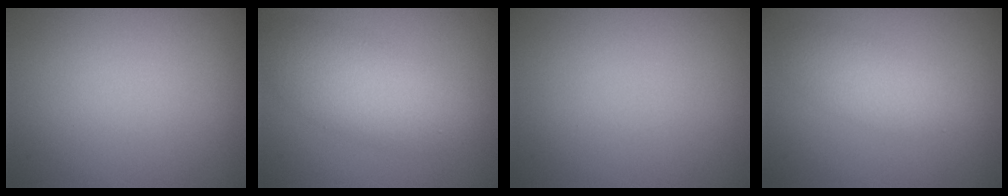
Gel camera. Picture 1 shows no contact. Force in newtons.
{"total": 4.9, "press": 4.9, "slide": 0.2}
{"total": 0.0}
{"total": 2.7, "press": 2.7, "slide": 0.1}